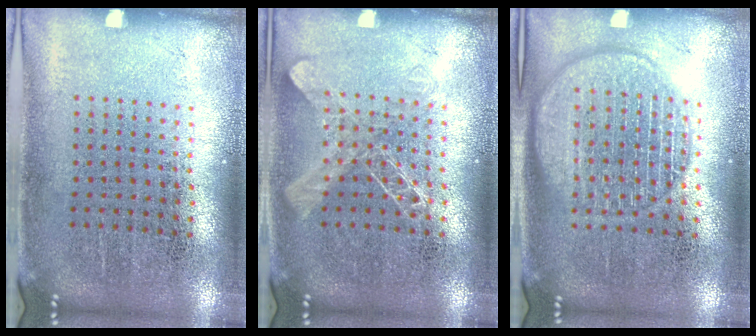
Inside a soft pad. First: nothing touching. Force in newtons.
{"total": 1.7, "press": 1.7, "slide": 0.4}
{"total": 2.8, "press": 2.8, "slide": 0.4}